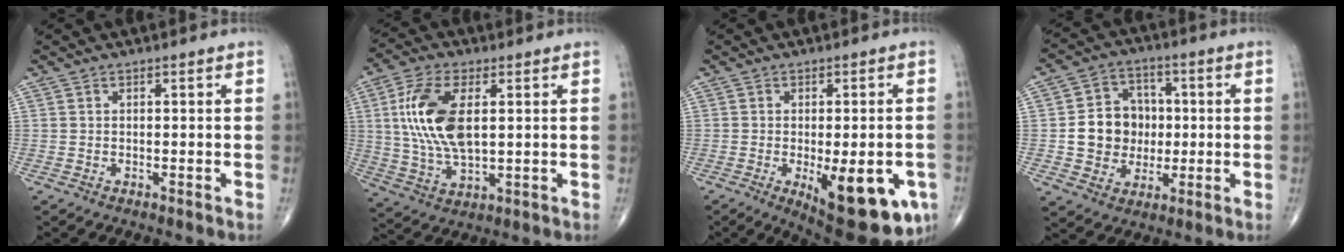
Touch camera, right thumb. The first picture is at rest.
{"total": 14.2, "force": [2.6, 6.8, 12.2], "torque": [-0.249, -0.005, 0.054]}
{"total": 17.0, "force": [-5.6, 6.5, 14.7], "torque": [-0.149, -0.008, -0.057]}
{"total": 11.1, "force": [-0.3, 9.8, 5.3], "torque": [-0.046, 0.017, -0.004]}